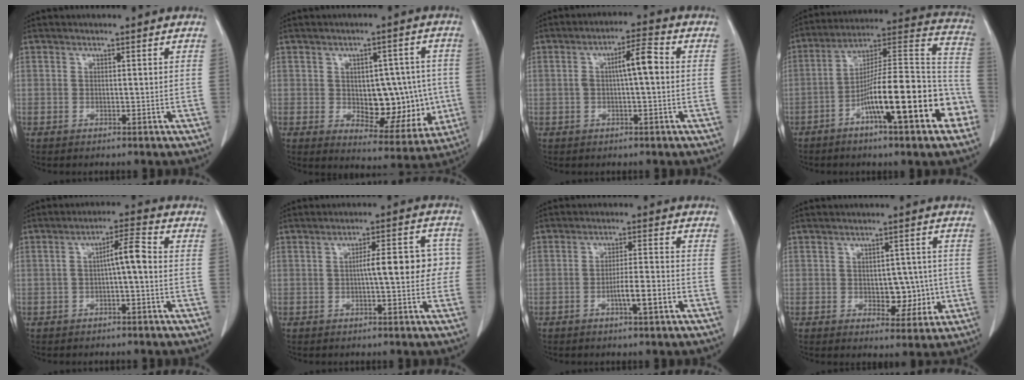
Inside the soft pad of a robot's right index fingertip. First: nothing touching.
{"total": 11.8, "force": [-0.7, 6.5, 9.9], "torque": [-0.117, 0.014, 0.009]}
{"total": 5.5, "force": [0.3, 0.8, 5.4], "torque": [-0.092, 0.019, 0.003]}
{"total": 21.0, "force": [-8.5, 3.2, 19.0], "torque": [-0.253, 0.021, -0.131]}
{"total": 4.9, "force": [-0.5, 0.7, 4.9], "torque": [-0.078, 0.021, -0.007]}
{"total": 7.7, "force": [-0.4, 1.9, 7.4], "torque": [-0.101, 0.036, -0.004]}
{"total": 5.4, "force": [-2.3, 0.3, 4.9], "torque": [-0.080, 0.001, -0.039]}
{"total": 5.9, "force": [-1.0, 3.5, 4.6], "torque": [-0.049, 0.010, -0.004]}